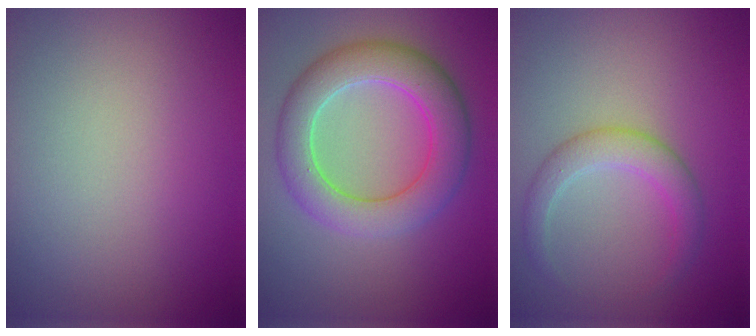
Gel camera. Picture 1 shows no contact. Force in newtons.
{"total": 6.3, "press": 6.3, "slide": 0.0}
{"total": 2.9, "press": 2.9, "slide": 0.3}